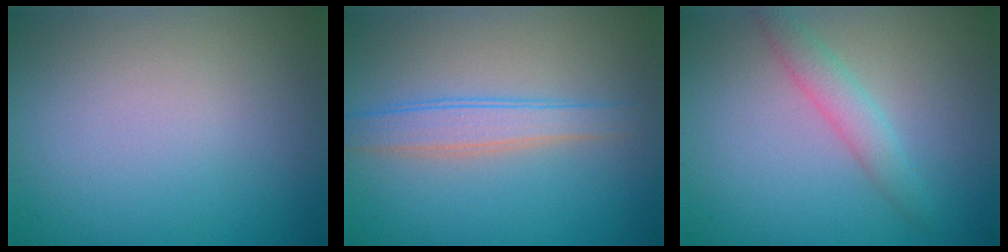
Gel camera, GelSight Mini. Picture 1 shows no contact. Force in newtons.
{"total": 2.8, "press": 2.8, "slide": 0.1}
{"total": 2.3, "press": 2.3, "slide": 0.1}